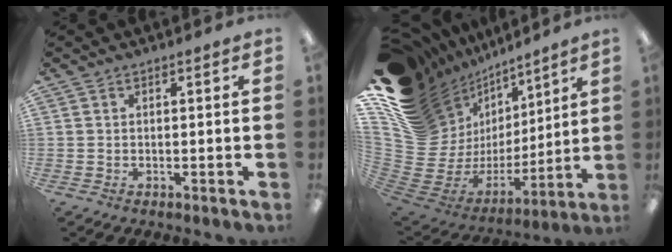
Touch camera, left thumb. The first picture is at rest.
{"total": 20.1, "force": [10.1, 15.5, 7.9], "torque": [-0.140, -0.098, 0.239]}